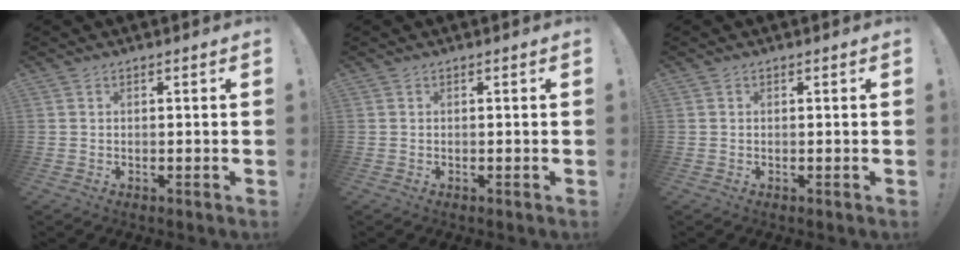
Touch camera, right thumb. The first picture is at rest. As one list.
[{"total": 0.0}, {"total": 0.0}]